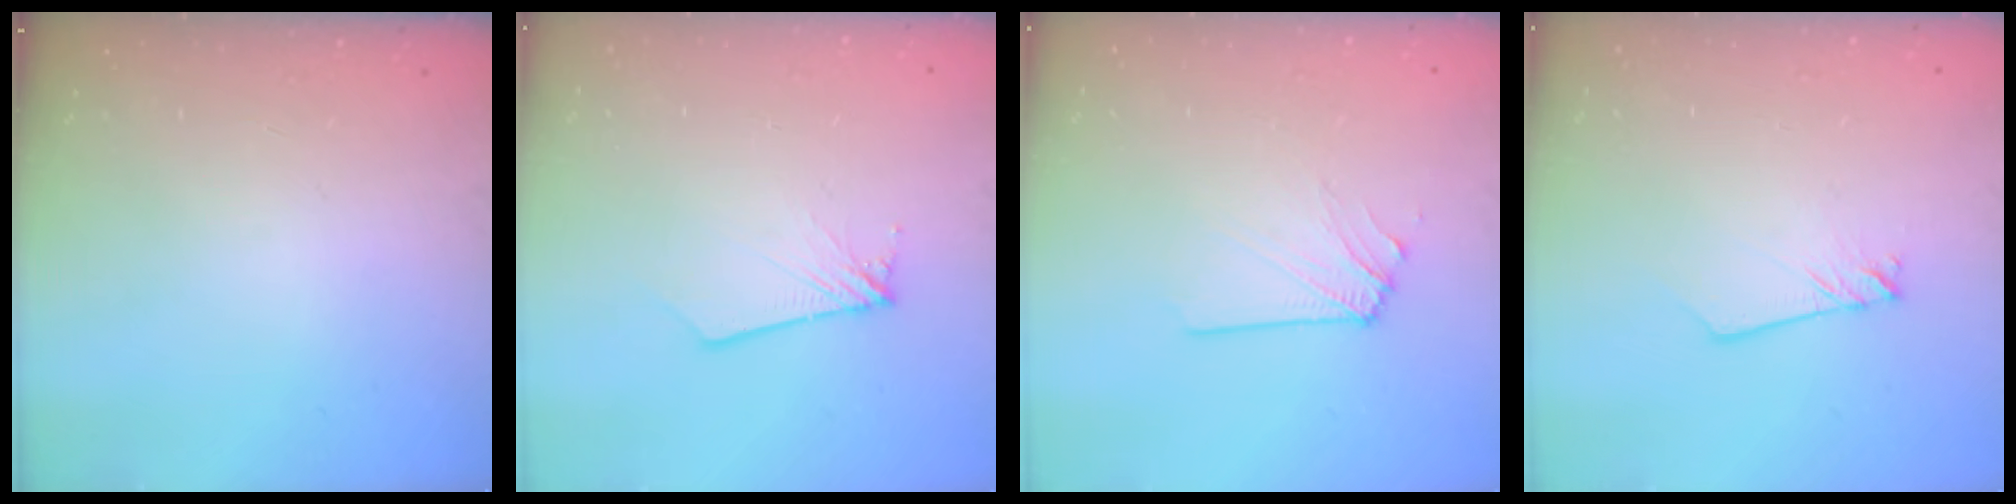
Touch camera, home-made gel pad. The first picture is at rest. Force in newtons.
{"total": 2.8, "press": 2.8, "slide": 0.3}
{"total": 2.9, "press": 2.8, "slide": 0.5}
{"total": 2.4, "press": 2.4, "slide": 0.2}